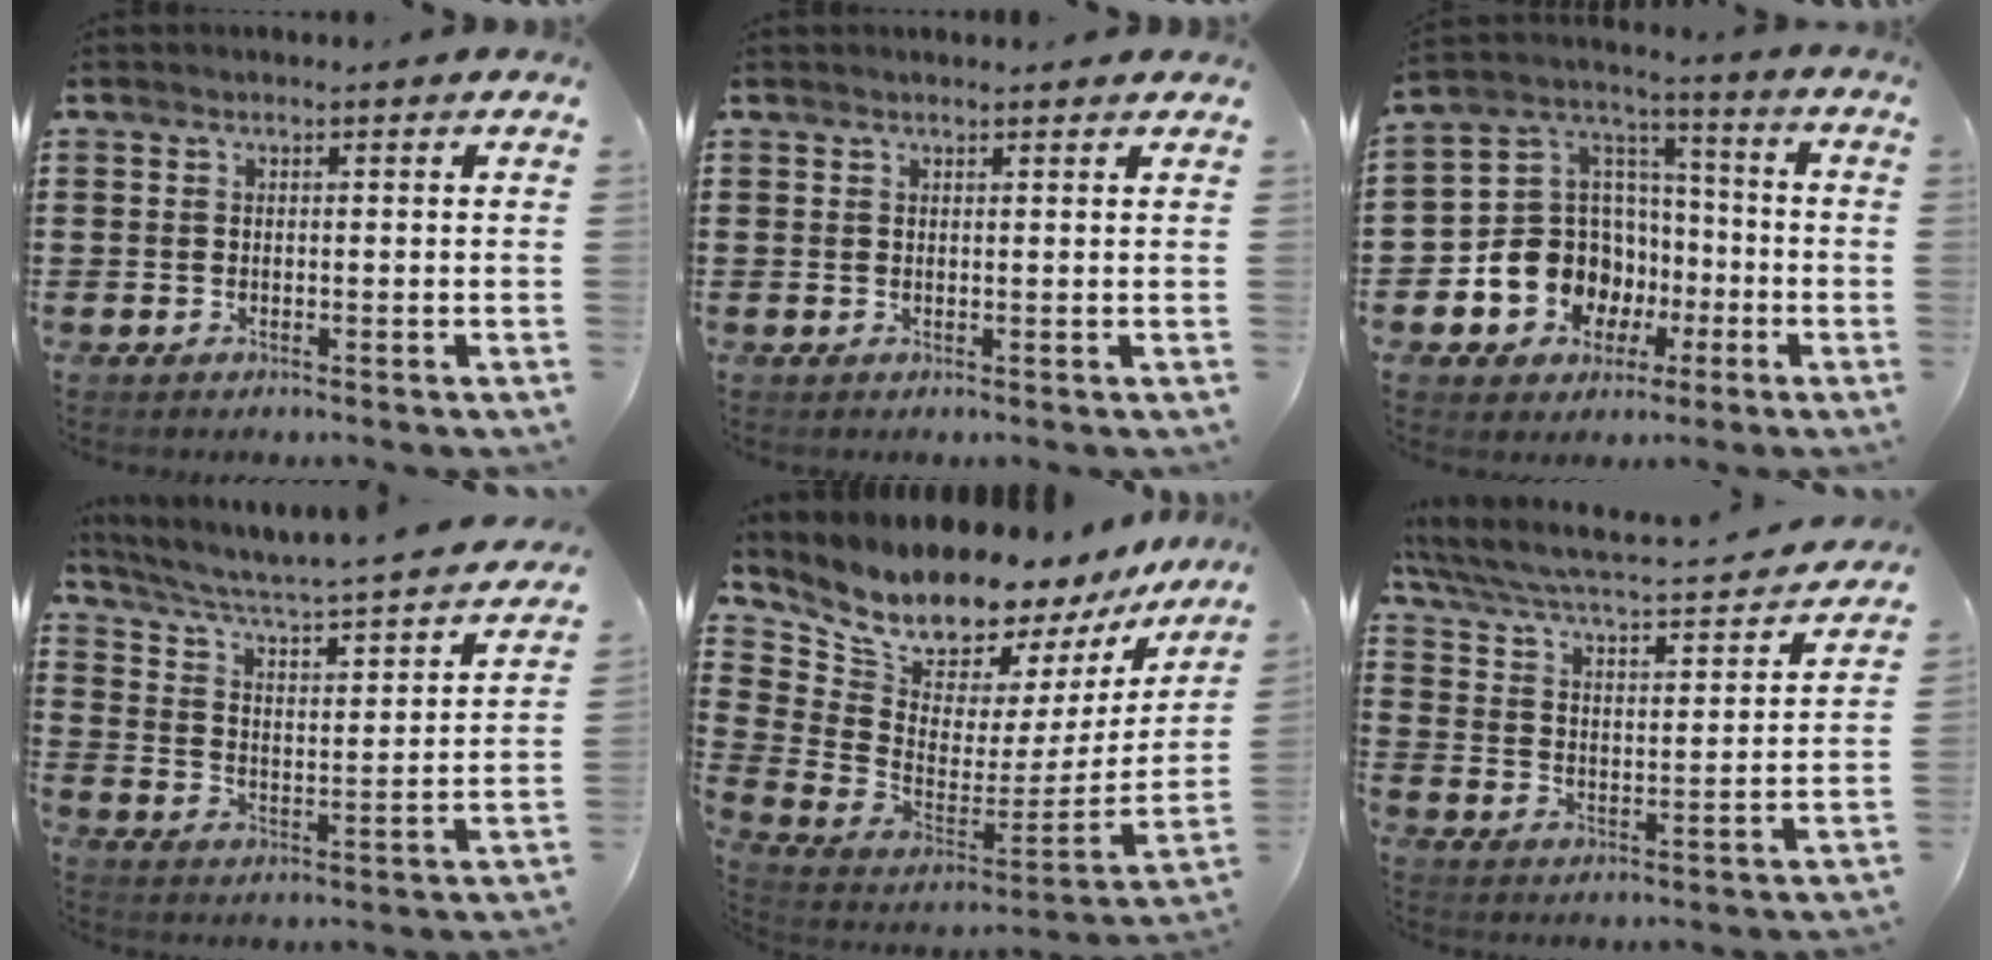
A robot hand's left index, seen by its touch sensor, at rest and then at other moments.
{"total": 0.6, "force": [0.6, 0.0, 0.1], "torque": [-0.004, 0.000, 0.011]}
{"total": 11.6, "force": [-4.5, 10.0, 3.7], "torque": [-0.119, 0.010, -0.076]}
{"total": 3.2, "force": [2.6, 0.2, 1.8], "torque": [-0.054, -0.035, 0.029]}
{"total": 10.3, "force": [9.8, 2.4, 2.1], "torque": [-0.086, -0.093, 0.168]}
{"total": 3.9, "force": [3.4, 0.3, 1.9], "torque": [-0.056, -0.035, 0.047]}